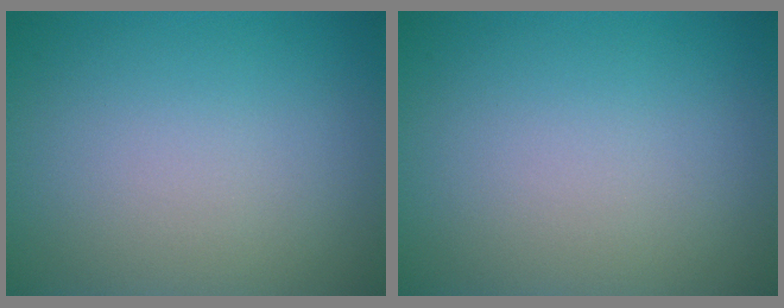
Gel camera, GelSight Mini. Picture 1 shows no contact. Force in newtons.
{"total": 0.0}